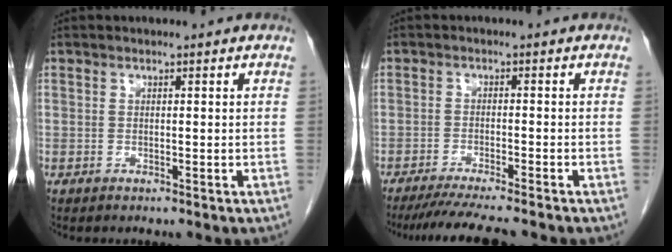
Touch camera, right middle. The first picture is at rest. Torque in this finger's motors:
{"motor_torque": [0.19, -0.14, 0.07, 0.03]}